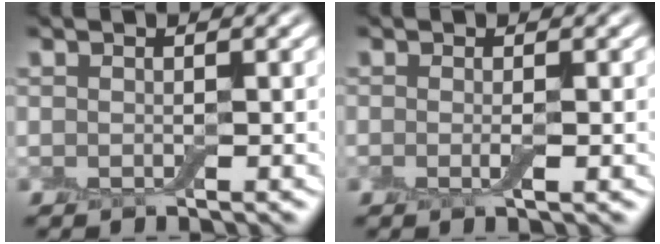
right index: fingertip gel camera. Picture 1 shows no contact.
{"total": 1.3, "force": [-0.2, 0.2, 1.3], "torque": [-0.025, -0.007, -0.006]}